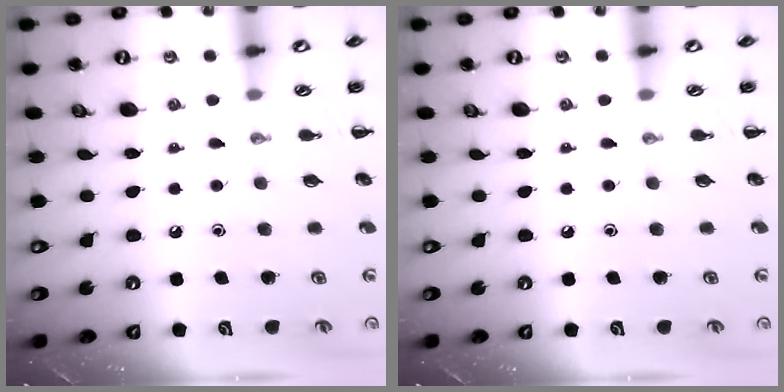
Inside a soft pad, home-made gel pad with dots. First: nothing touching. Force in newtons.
{"total": 0.0}